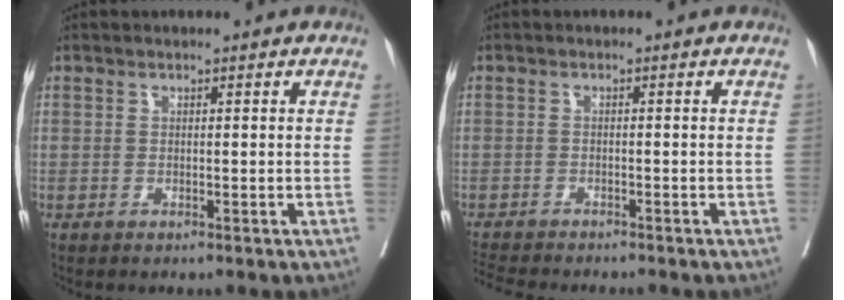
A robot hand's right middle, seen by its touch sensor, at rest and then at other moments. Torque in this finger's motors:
{"motor_torque": [0.54, -0.77, 0.07, 0.04]}